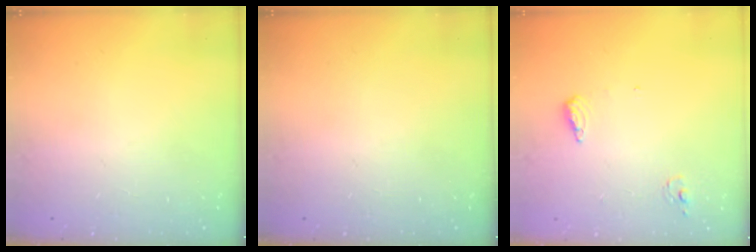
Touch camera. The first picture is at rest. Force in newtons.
{"total": 0.0}
{"total": 6.3, "press": 6.1, "slide": 1.6}